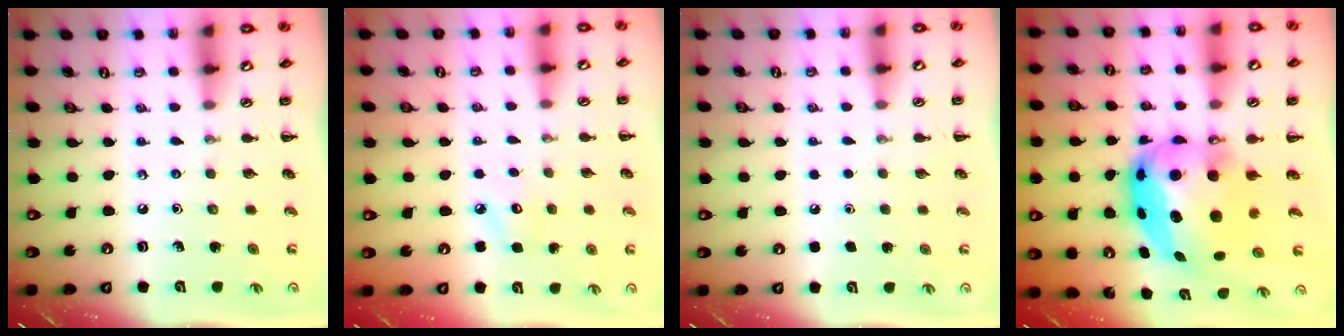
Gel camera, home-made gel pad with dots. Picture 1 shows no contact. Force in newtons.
{"total": 3.9, "press": 3.7, "slide": 1.0}
{"total": 1.7, "press": 1.6, "slide": 0.1}
{"total": 12.1, "press": 11.8, "slide": 3.0}